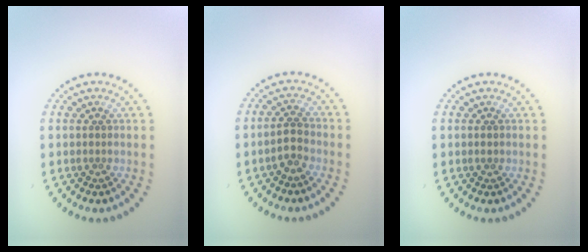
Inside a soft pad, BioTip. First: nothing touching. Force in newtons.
{"total": 1.8, "press": 1.7, "slide": 0.7}
{"total": 0.6, "press": 0.6, "slide": 0.1}